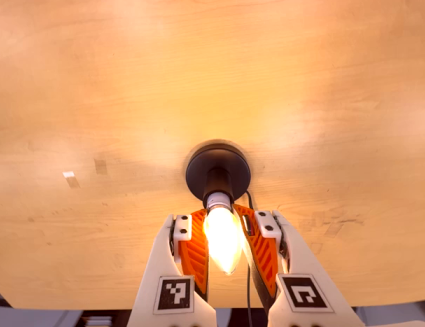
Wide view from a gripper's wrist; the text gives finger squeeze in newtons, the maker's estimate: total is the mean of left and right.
{"total": 20.8, "left": 21.6, "right": 19.9}